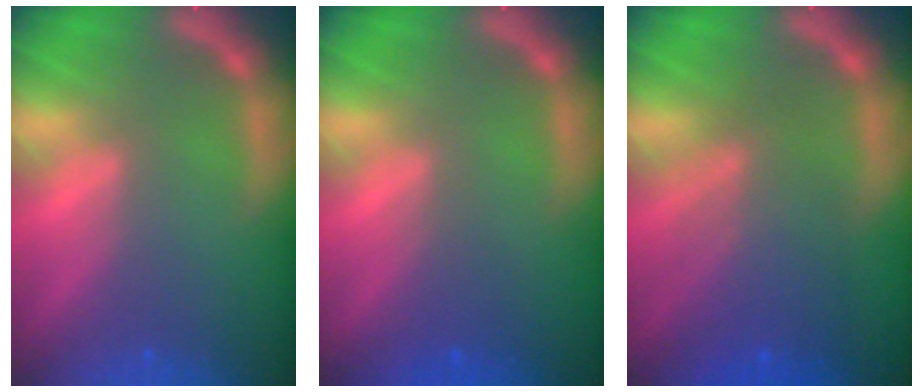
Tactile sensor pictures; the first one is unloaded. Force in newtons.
{"total": 1.4}
{"total": 6.5}